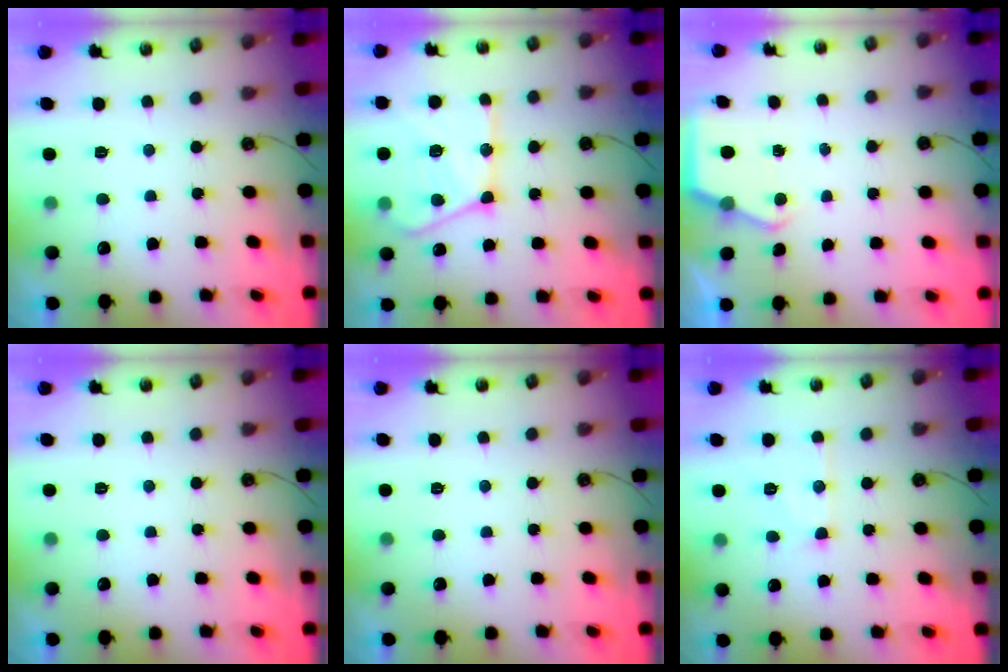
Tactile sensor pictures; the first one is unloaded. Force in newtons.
{"total": 19.7, "press": 19.6, "slide": 2.2}
{"total": 3.2, "press": 3.2, "slide": 0.5}
{"total": 0.0}
{"total": 0.0}
{"total": 7.9, "press": 7.9, "slide": 0.7}